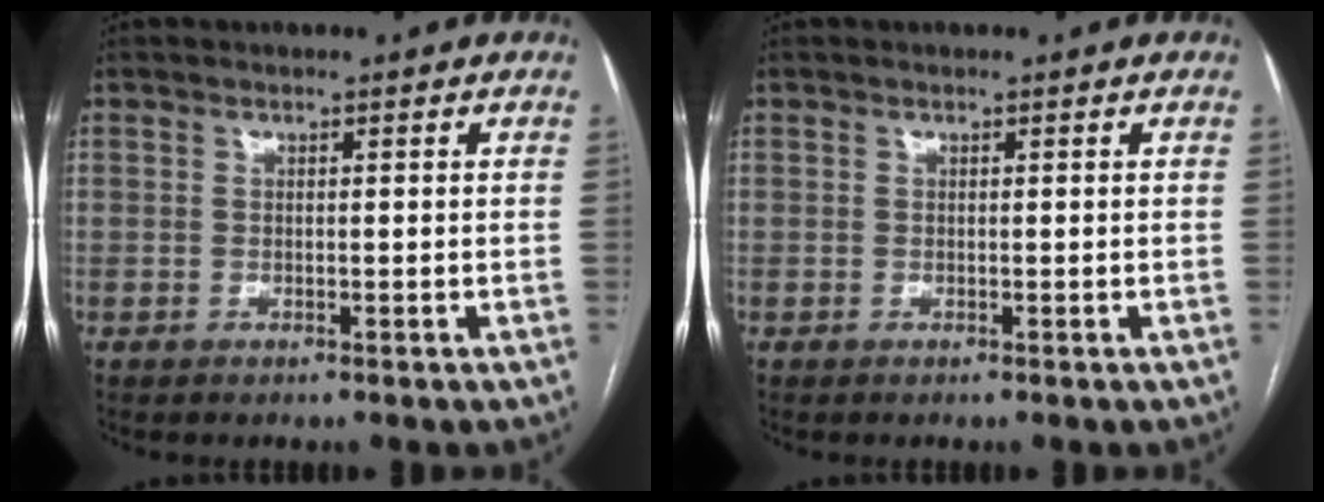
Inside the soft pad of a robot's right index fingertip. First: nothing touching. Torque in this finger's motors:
{"motor_torque": [0.00, 0.00, 0.00, 0.01]}